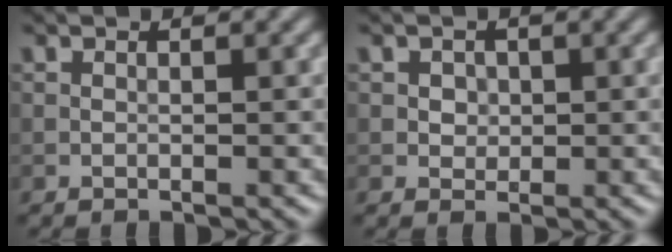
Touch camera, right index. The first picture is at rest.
{"total": 1.3, "force": [0.3, 1.2, 0.5], "torque": [-0.006, 0.000, 0.008]}